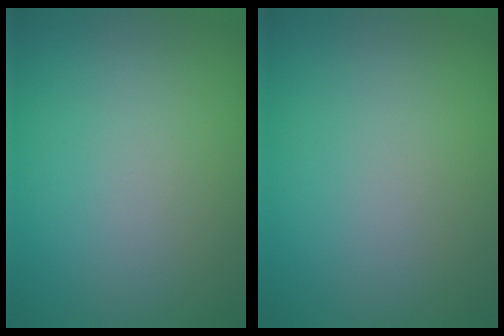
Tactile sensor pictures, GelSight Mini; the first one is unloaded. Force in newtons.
{"total": 0.0}